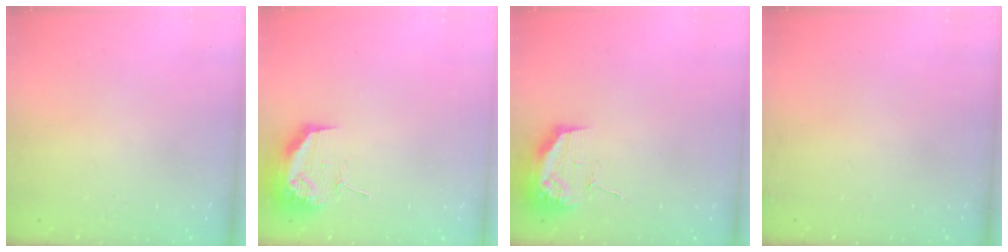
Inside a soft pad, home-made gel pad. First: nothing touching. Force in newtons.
{"total": 17.9, "press": 13.8, "slide": 11.4}
{"total": 11.7, "press": 11.6, "slide": 1.0}
{"total": 3.5, "press": 3.1, "slide": 1.6}